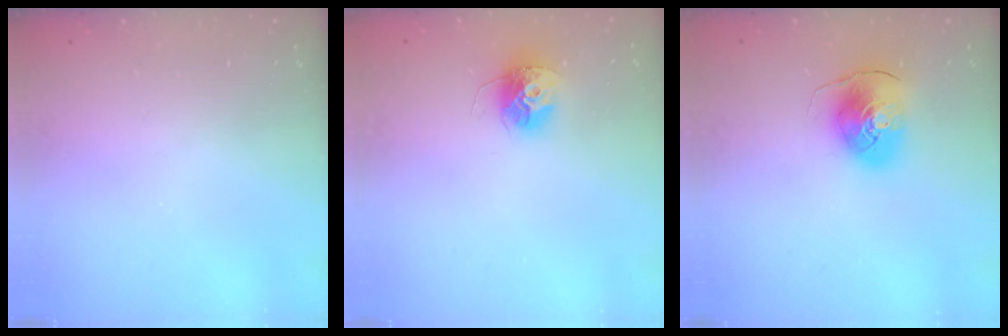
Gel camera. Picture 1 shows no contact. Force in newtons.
{"total": 11.8, "press": 11.8, "slide": 0.9}
{"total": 9.7, "press": 9.6, "slide": 1.3}